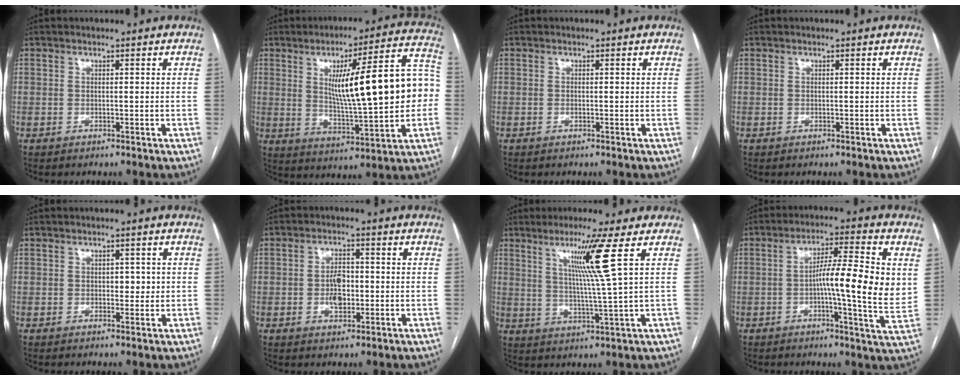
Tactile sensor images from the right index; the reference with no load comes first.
{"total": 20.0, "force": [1.7, 2.9, 19.8], "torque": [-0.285, 0.032, 0.031]}
{"total": 0.0}
{"total": 0.0}
{"total": 2.2, "force": [0.1, 1.4, 1.7], "torque": [-0.020, 0.002, 0.003]}
{"total": 4.4, "force": [-0.7, 2.6, 3.5], "torque": [-0.059, 0.003, -0.011]}
{"total": 8.7, "force": [3.6, -2.6, 7.5], "torque": [-0.137, -0.016, 0.071]}
{"total": 12.7, "force": [0.7, 0.8, 12.6], "torque": [-0.195, 0.007, 0.003]}